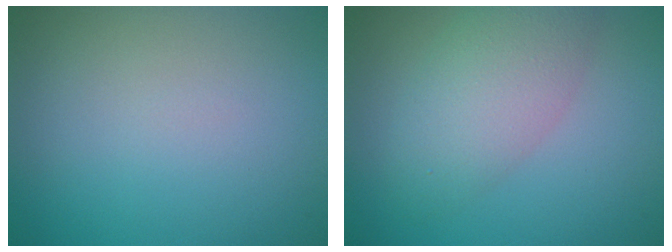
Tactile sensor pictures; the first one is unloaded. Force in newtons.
{"total": 4.8, "press": 4.8, "slide": 0.2}